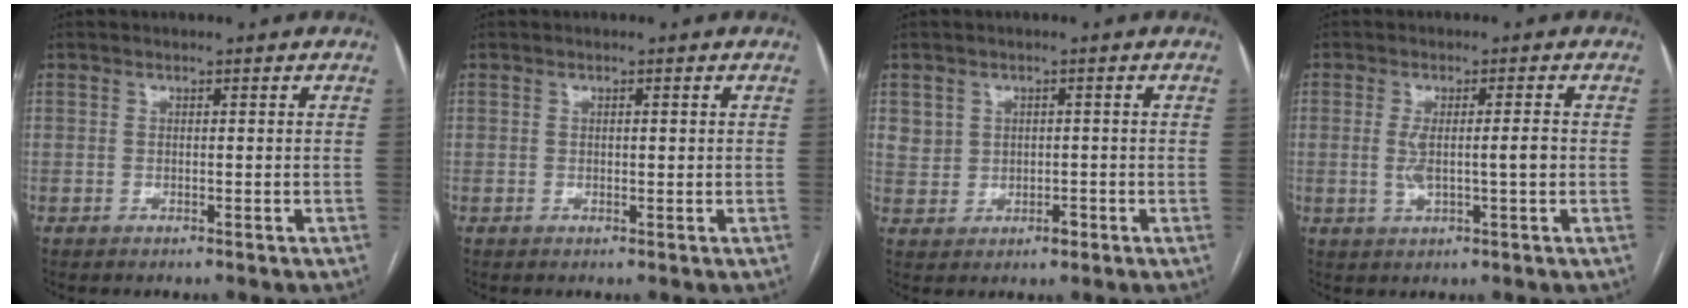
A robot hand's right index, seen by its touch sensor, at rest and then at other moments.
{"total": 0.6, "force": [0.2, 0.2, 0.6], "torque": [-0.009, 0.000, 0.004]}
{"total": 3.5, "force": [0.3, 3.3, 1.2], "torque": [-0.013, 0.009, 0.016]}
{"total": 4.5, "force": [-0.2, 0.6, 4.5], "torque": [-0.086, 0.003, 0.005]}